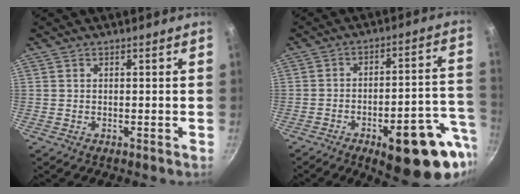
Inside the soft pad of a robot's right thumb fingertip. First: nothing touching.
{"total": 18.9, "force": [-8.0, 6.5, 15.9], "torque": [-0.169, 0.040, -0.104]}